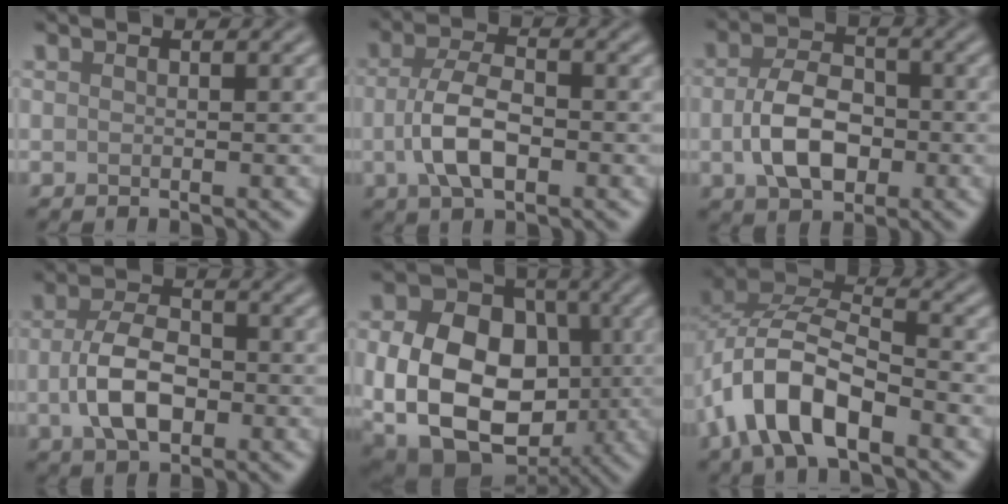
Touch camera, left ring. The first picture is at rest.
{"total": 5.0, "force": [-1.1, 2.4, 4.2], "torque": [-0.089, 0.001, -0.023]}
{"total": 5.8, "force": [-1.0, 3.7, 4.4], "torque": [-0.089, -0.003, -0.021]}
{"total": 5.5, "force": [-1.0, 3.1, 4.4], "torque": [-0.089, -0.002, -0.023]}
{"total": 16.3, "force": [-2.2, 12.3, 10.5], "torque": [-0.185, -0.013, -0.043]}
{"total": 9.2, "force": [-4.2, 4.4, 6.9], "torque": [-0.135, 0.015, -0.087]}